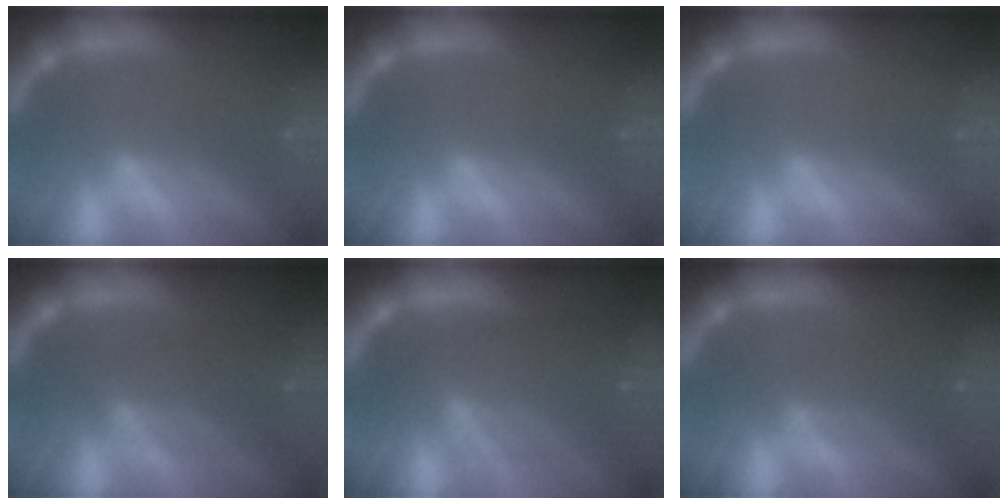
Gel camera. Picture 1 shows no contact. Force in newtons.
{"total": 0.0}
{"total": 0.0}
{"total": 5.1}
{"total": 7.6}
{"total": 3.6}